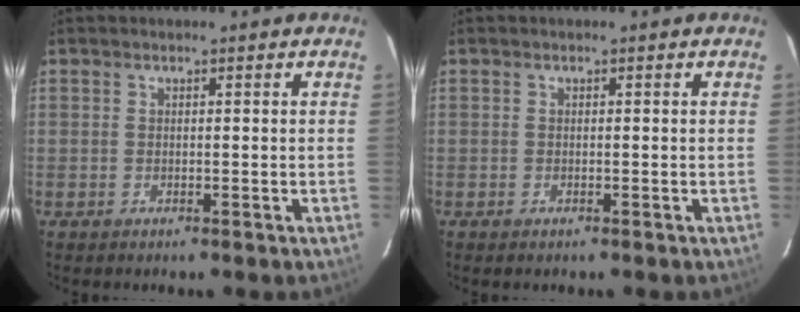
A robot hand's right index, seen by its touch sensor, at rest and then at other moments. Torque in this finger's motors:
{"motor_torque": [0.02, -0.10, 0.07, 0.00]}